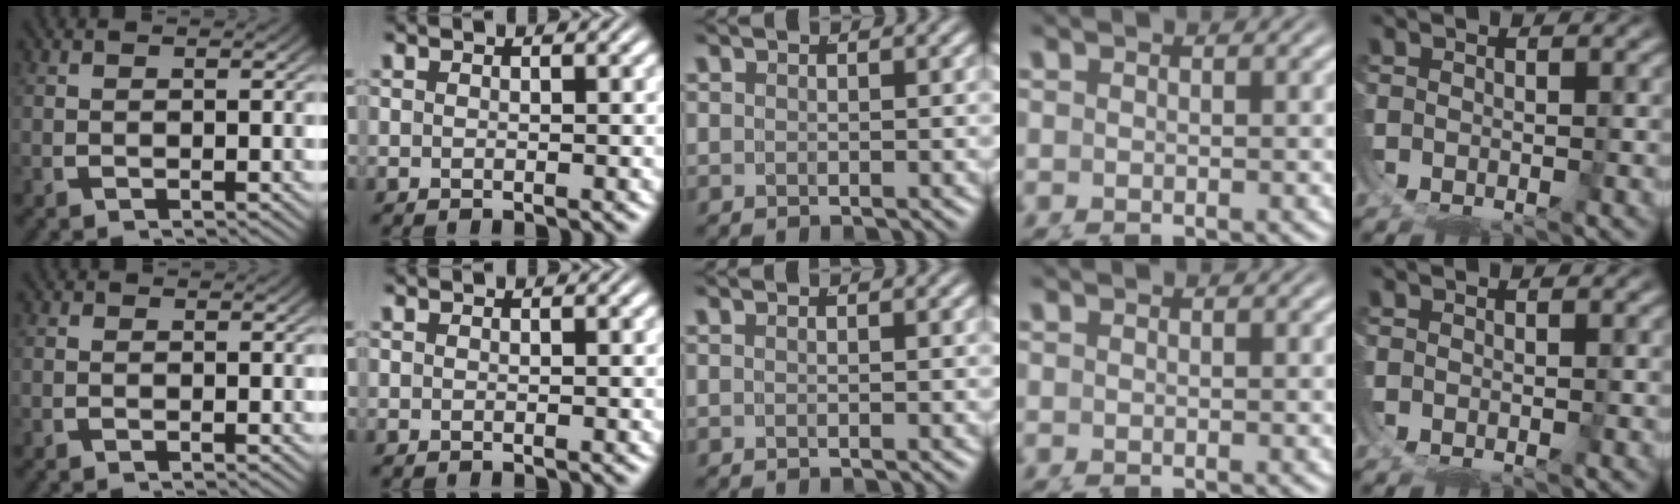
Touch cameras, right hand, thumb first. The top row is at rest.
{"thumb": {"total": 0.6, "force": [-0.3, -0.2, -0.4], "torque": [0.005, -0.002, -0.004]}, "middle": {"total": 0.7, "force": [-0.1, -0.7, 0.0], "torque": [-0.001, 0.004, -0.003]}}